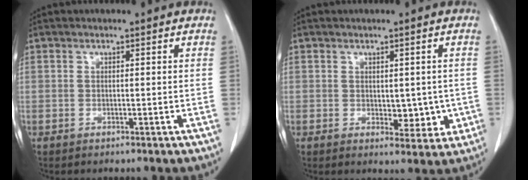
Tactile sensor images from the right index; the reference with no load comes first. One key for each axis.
{"total": 4.6, "fx": -0.3, "fy": 2.7, "fz": 3.7, "tx": -0.035, "ty": -0.006, "tz": 0.006}